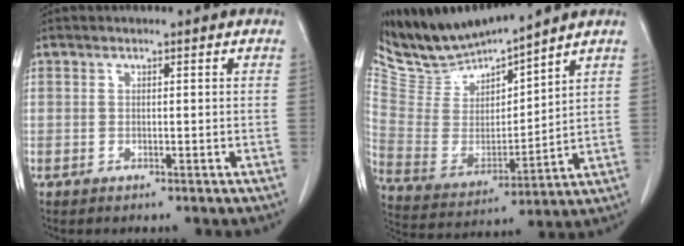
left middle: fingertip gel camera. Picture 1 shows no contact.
{"total": 11.6, "force": [11.4, 0.4, 2.1], "torque": [-0.058, -0.008, 0.238]}